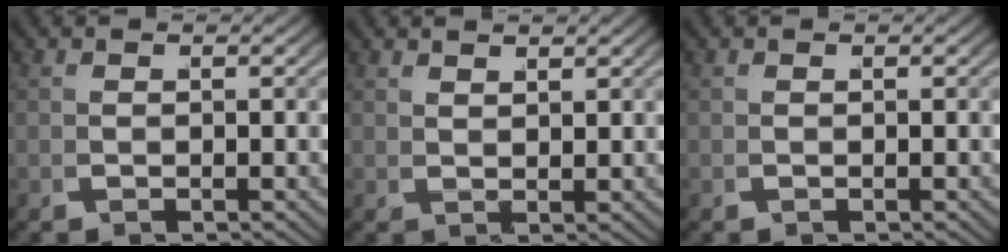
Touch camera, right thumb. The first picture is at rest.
{"total": 1.8, "force": [1.8, -0.2, 0.2], "torque": [0.003, 0.004, 0.038]}
{"total": 0.0}